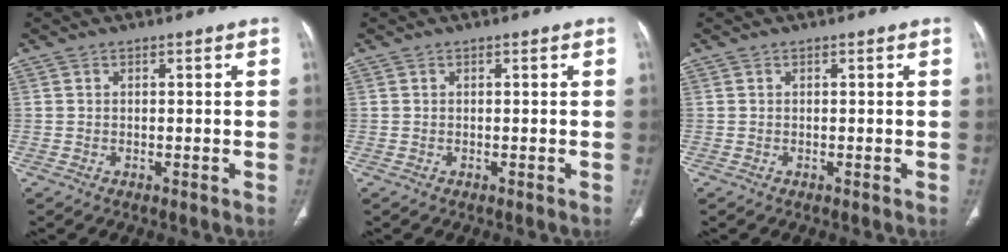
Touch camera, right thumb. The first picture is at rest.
{"total": 0.0}
{"total": 0.0}